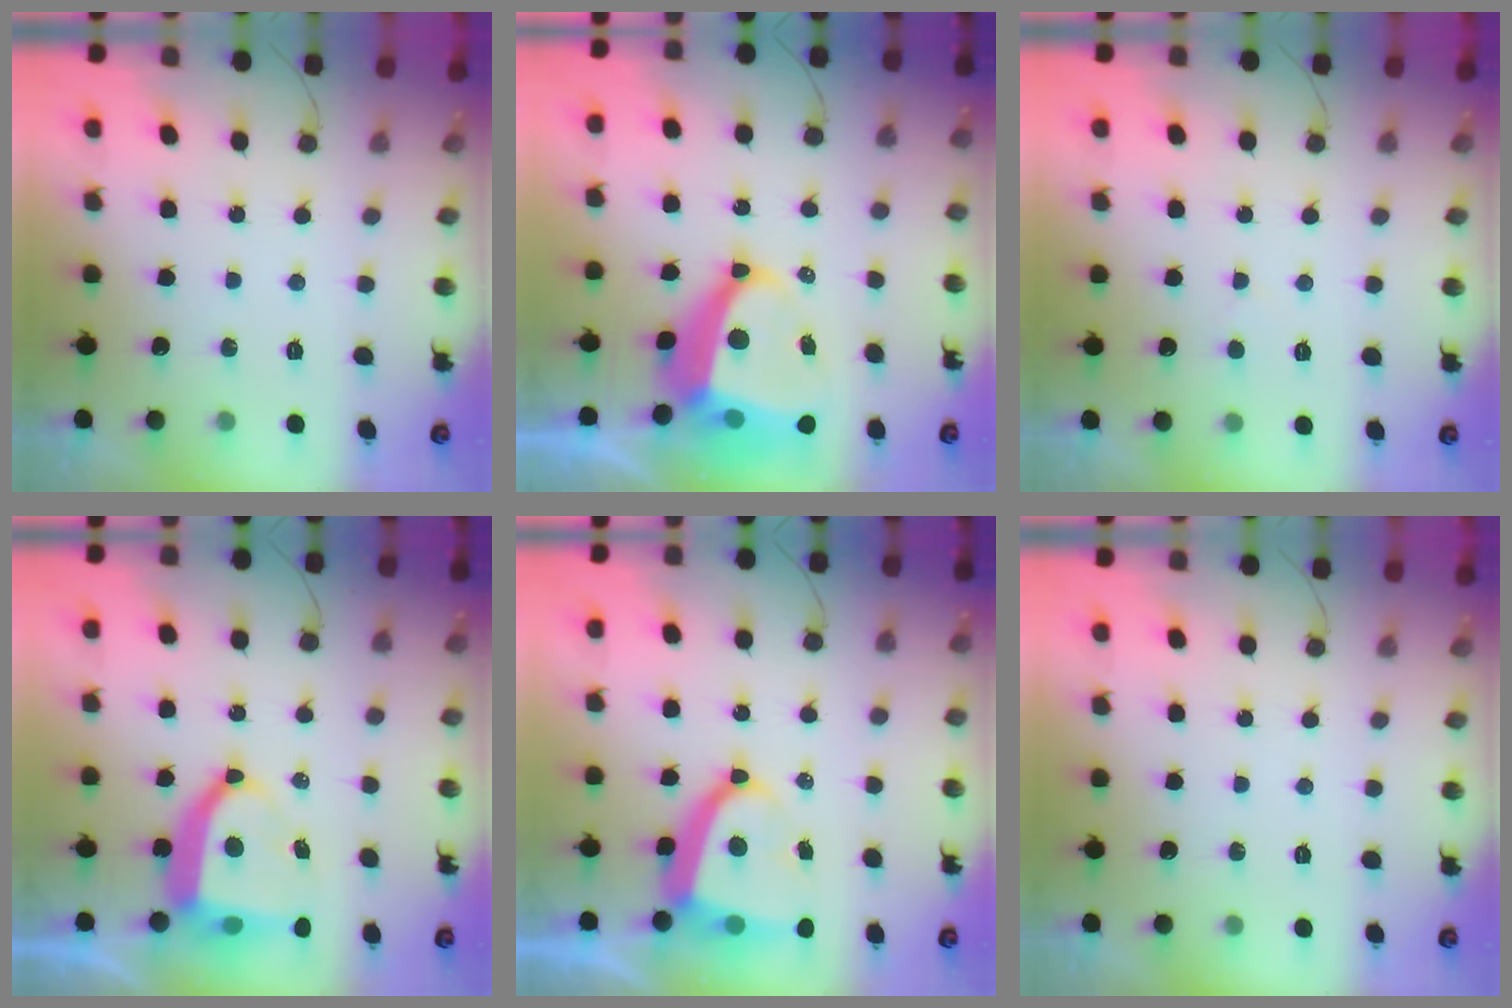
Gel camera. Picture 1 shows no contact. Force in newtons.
{"total": 13.8, "press": 13.8, "slide": 1.5}
{"total": 2.7, "press": 2.7, "slide": 0.2}
{"total": 11.3, "press": 11.2, "slide": 1.3}
{"total": 12.8, "press": 12.7, "slide": 1.6}
{"total": 0.0}